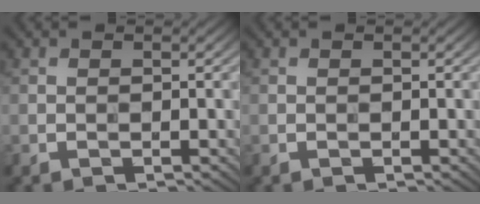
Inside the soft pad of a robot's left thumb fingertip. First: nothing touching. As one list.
[{"total": 0.0}]